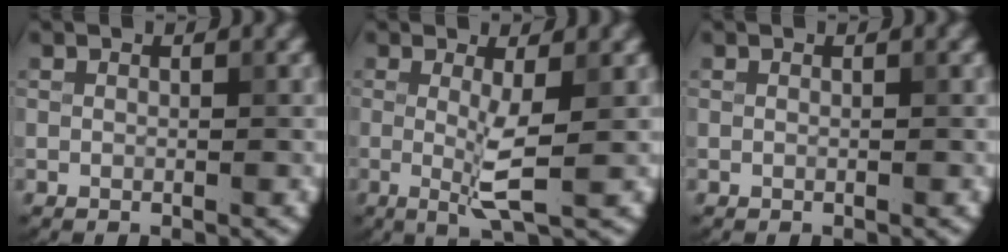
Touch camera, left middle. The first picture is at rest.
{"total": 3.3, "force": [-0.1, 0.4, 3.2], "torque": [-0.063, -0.011, -0.001]}
{"total": 0.0}